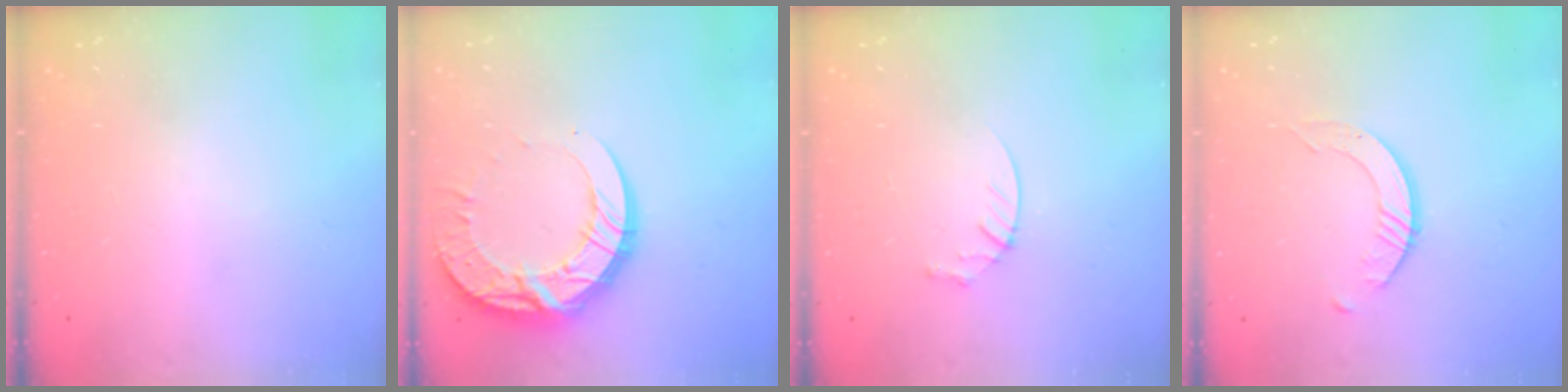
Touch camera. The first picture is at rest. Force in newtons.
{"total": 17.3, "press": 17.2, "slide": 1.5}
{"total": 3.6, "press": 3.6, "slide": 0.4}
{"total": 3.1, "press": 3.1, "slide": 0.3}